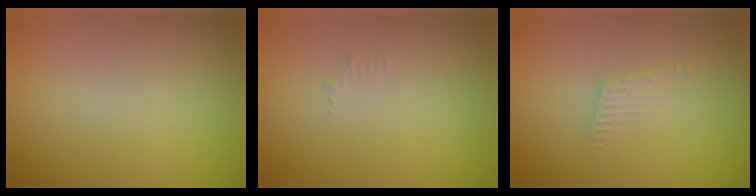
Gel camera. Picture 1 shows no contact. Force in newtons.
{"total": 0.6, "press": 0.6, "slide": 0.1}
{"total": 1.3, "press": 1.3, "slide": 0.1}